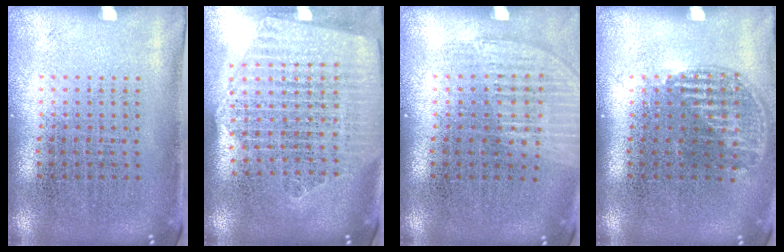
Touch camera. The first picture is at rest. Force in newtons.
{"total": 2.5, "press": 2.2, "slide": 1.2}
{"total": 1.2, "press": 1.1, "slide": 0.4}
{"total": 1.2, "press": 1.0, "slide": 0.6}